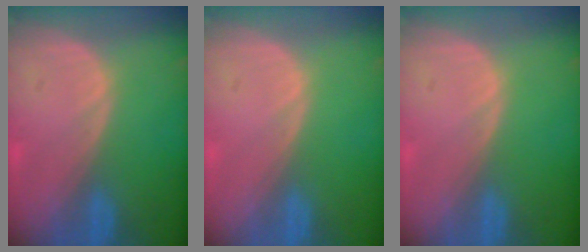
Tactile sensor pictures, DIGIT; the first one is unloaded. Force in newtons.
{"total": 0.0}
{"total": 0.0}